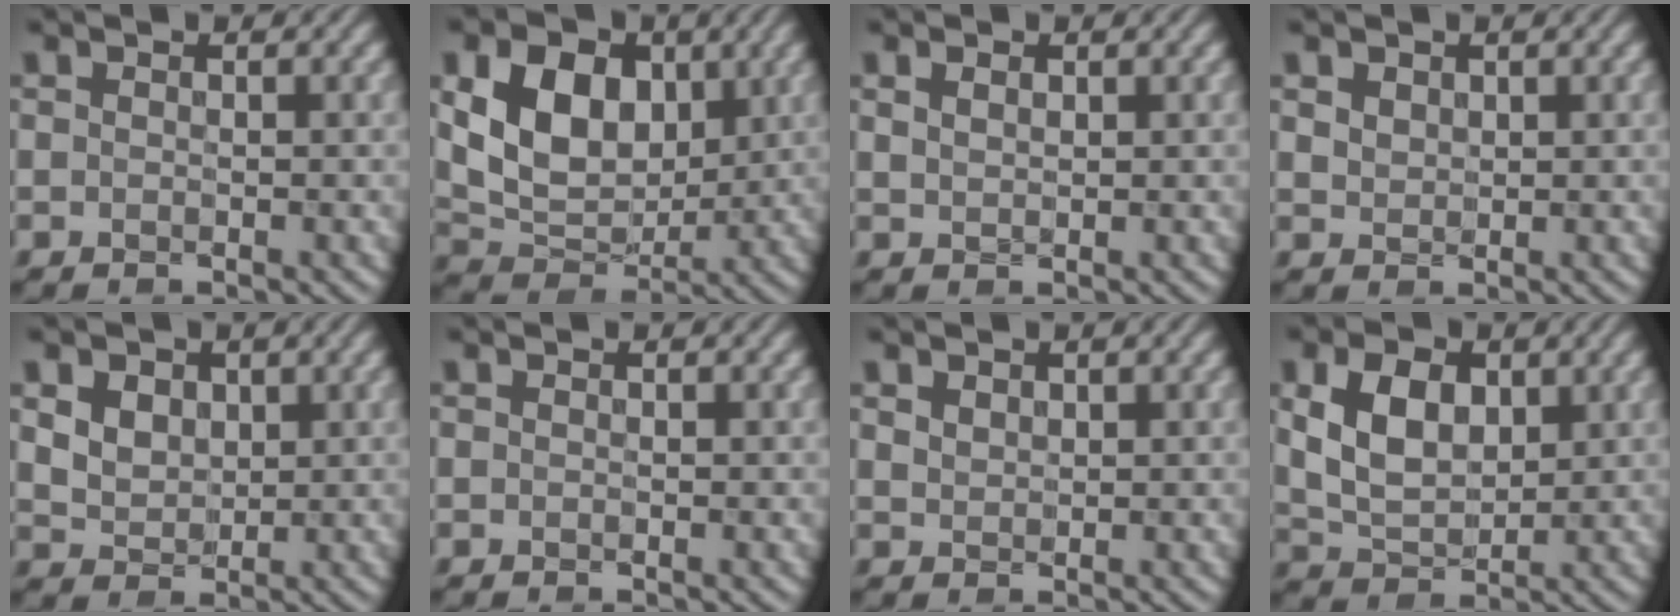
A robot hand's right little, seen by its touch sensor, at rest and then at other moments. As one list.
[{"total": 7.4, "force": [1.2, 5.3, 5.1], "torque": [-0.105, -0.011, 0.025]}, {"total": 0.6, "force": [0.3, 0.4, 0.4], "torque": [-0.013, 0.001, 0.016]}, {"total": 1.4, "force": [0.7, 1.1, 0.6], "torque": [-0.024, -0.002, 0.028]}, {"total": 3.8, "force": [1.3, 3.0, 1.9], "torque": [-0.072, 0.000, 0.039]}, {"total": 0.0}, {"total": 1.2, "force": [0.8, 0.8, 0.4], "torque": [-0.018, 0.000, 0.028]}, {"total": 5.1, "force": [0.7, 3.3, 3.8], "torque": [-0.087, -0.002, 0.020]}]